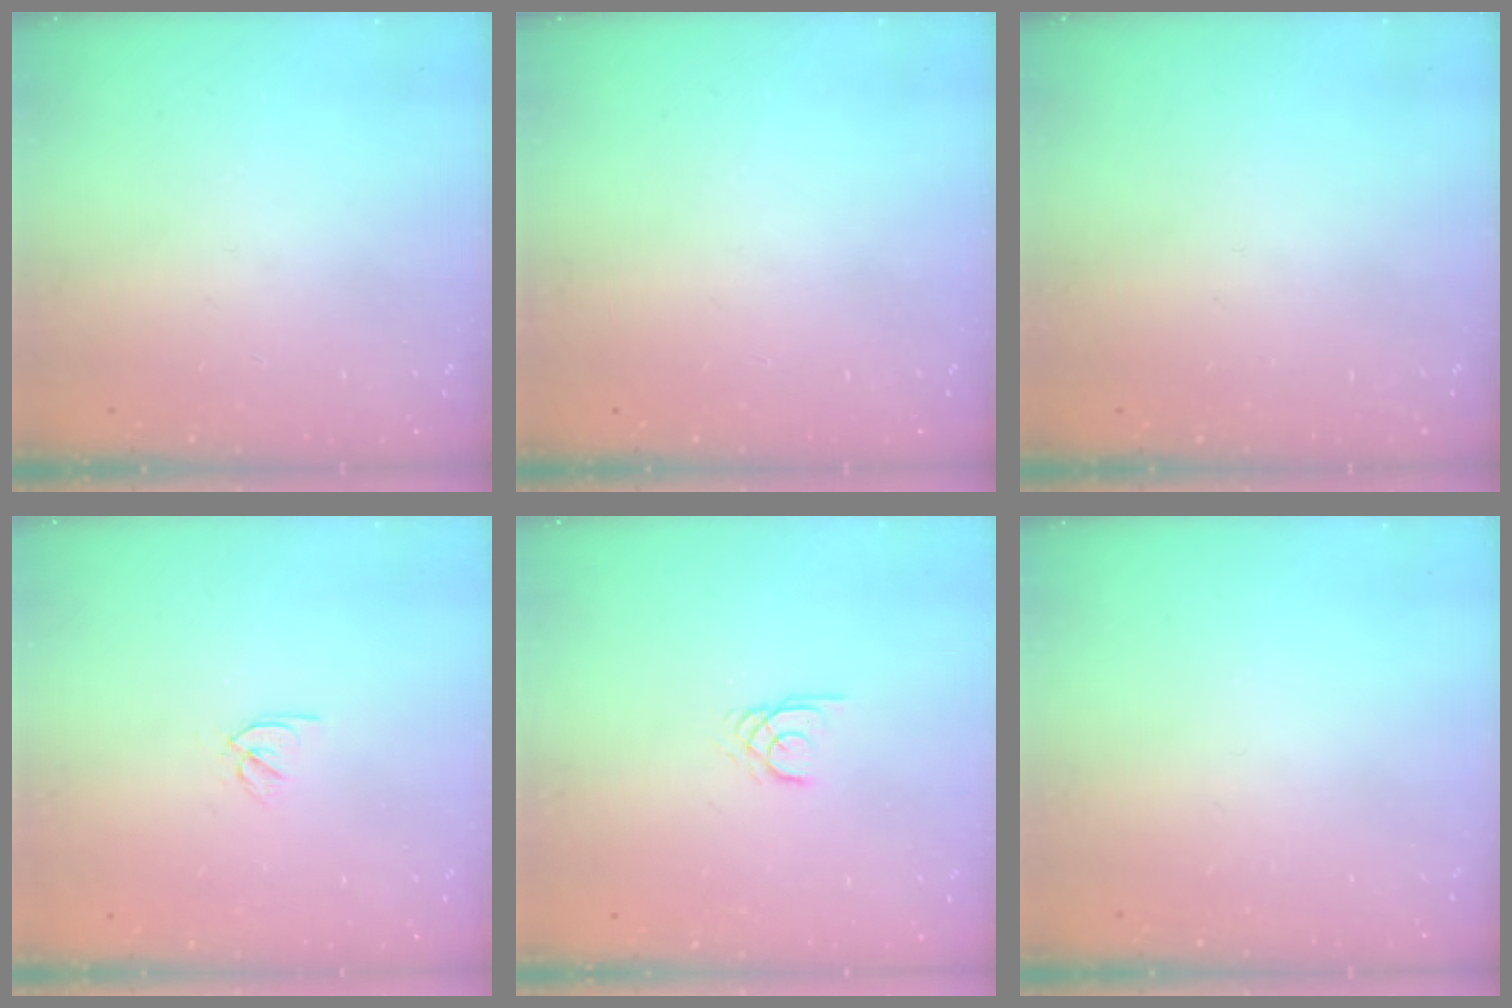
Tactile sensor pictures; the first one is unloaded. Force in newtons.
{"total": 0.0}
{"total": 0.0}
{"total": 2.5, "press": 2.4, "slide": 0.7}
{"total": 1.7, "press": 1.7, "slide": 0.2}
{"total": 0.0}